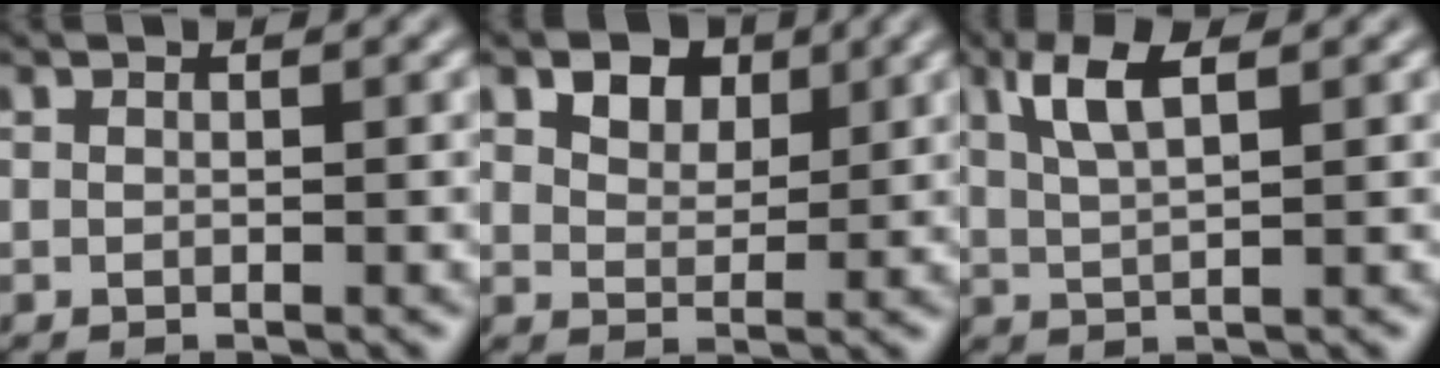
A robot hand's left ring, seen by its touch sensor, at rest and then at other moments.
{"total": 4.0, "force": [2.4, 2.4, 2.1], "torque": [-0.037, -0.003, 0.033]}
{"total": 3.8, "force": [2.0, 1.2, 3.1], "torque": [-0.066, 0.003, 0.038]}